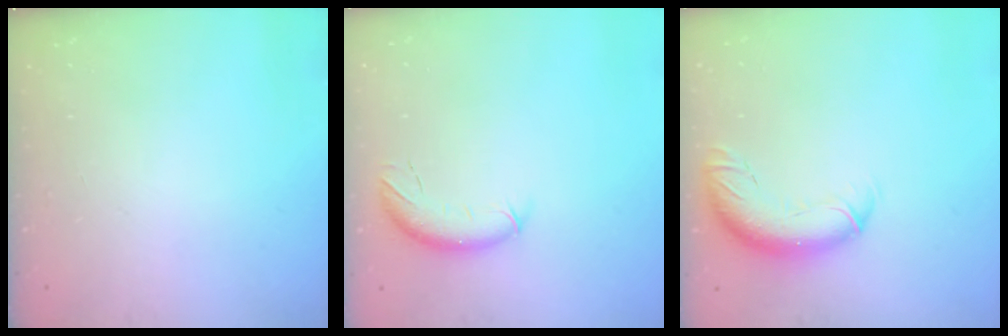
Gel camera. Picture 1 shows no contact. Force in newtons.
{"total": 8.2, "press": 8.1, "slide": 1.2}
{"total": 12.4, "press": 12.0, "slide": 2.9}